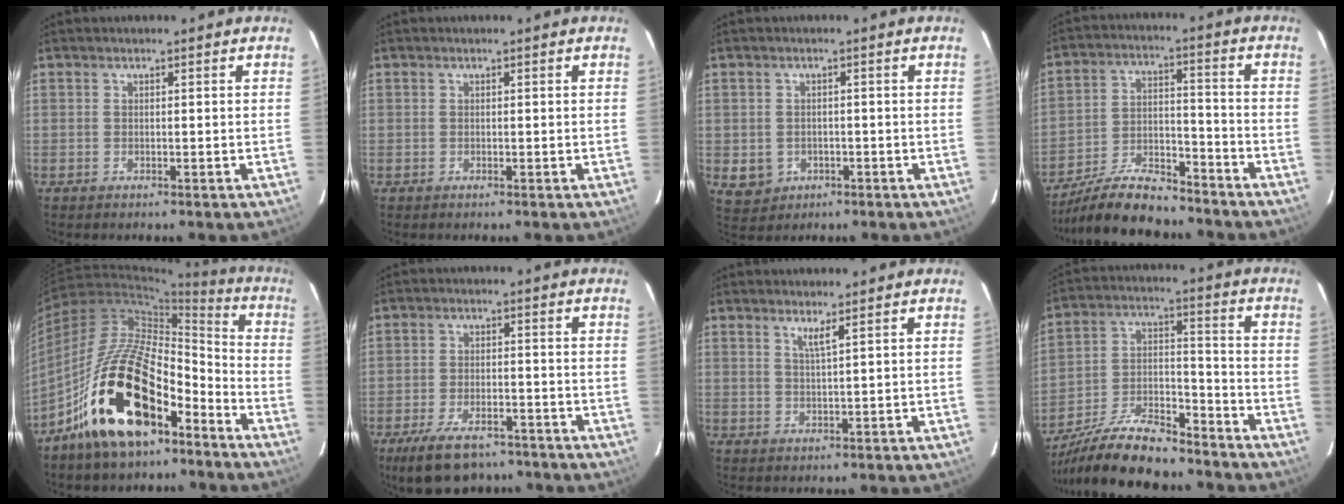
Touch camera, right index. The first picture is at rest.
{"total": 0.0}
{"total": 4.6, "force": [-1.1, 4.3, 1.2], "torque": [-0.036, 0.003, -0.002]}
{"total": 14.2, "force": [-12.4, 3.9, 5.7], "torque": [-0.131, 0.003, -0.214]}
{"total": 21.7, "force": [-12.7, 9.9, 14.6], "torque": [-0.267, 0.018, -0.228]}
{"total": 11.7, "force": [-8.8, 5.0, 6.1], "torque": [-0.138, -0.014, -0.141]}
{"total": 2.0, "force": [1.3, -0.3, 1.4], "torque": [-0.026, -0.005, 0.021]}
{"total": 17.4, "force": [-14.4, 4.9, 8.3], "torque": [-0.177, -0.001, -0.253]}